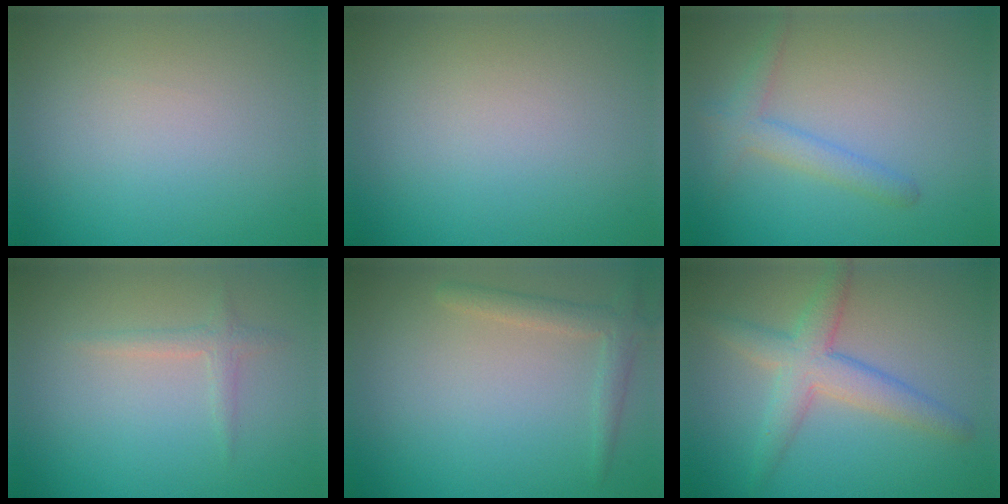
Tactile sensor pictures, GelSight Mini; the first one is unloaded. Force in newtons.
{"total": 0.0}
{"total": 2.4, "press": 2.4, "slide": 0.1}
{"total": 1.3, "press": 1.3, "slide": 0.0}
{"total": 2.0, "press": 2.0, "slide": 0.3}
{"total": 4.3, "press": 4.3, "slide": 0.2}